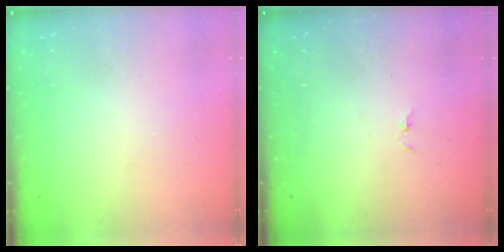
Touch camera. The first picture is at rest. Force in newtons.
{"total": 0.7, "press": 0.7, "slide": 0.1}